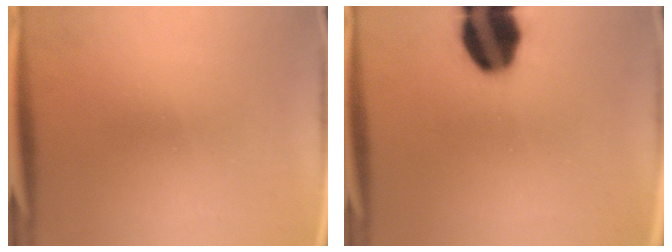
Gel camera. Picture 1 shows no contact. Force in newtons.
{"total": 16.3}